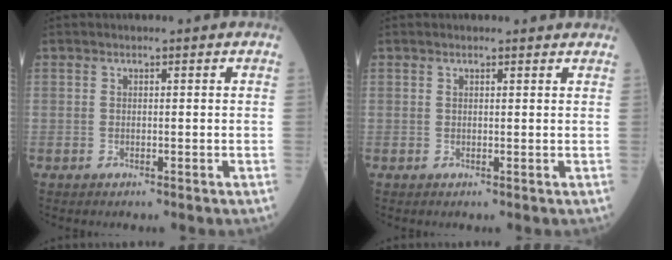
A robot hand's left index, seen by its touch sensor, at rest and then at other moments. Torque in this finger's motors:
{"motor_torque": [1.07, -1.07, 0.05, 0.02]}